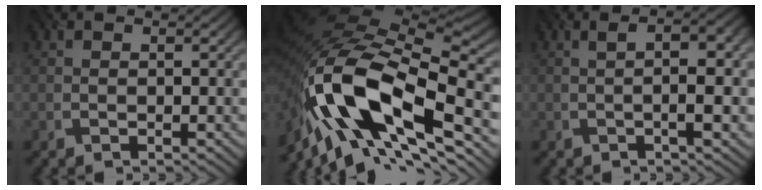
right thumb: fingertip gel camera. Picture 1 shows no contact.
{"total": 18.3, "force": [-6.3, 9.1, 14.6], "torque": [-0.298, -0.007, -0.109]}
{"total": 5.7, "force": [-0.1, 1.6, 5.5], "torque": [-0.077, 0.005, -0.001]}